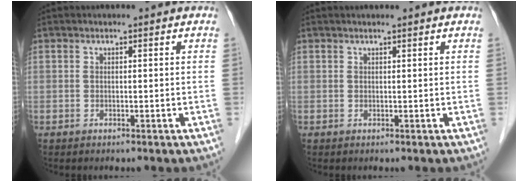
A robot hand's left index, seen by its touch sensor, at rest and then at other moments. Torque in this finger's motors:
{"motor_torque": [0.30, -0.13, 0.03, 0.00]}